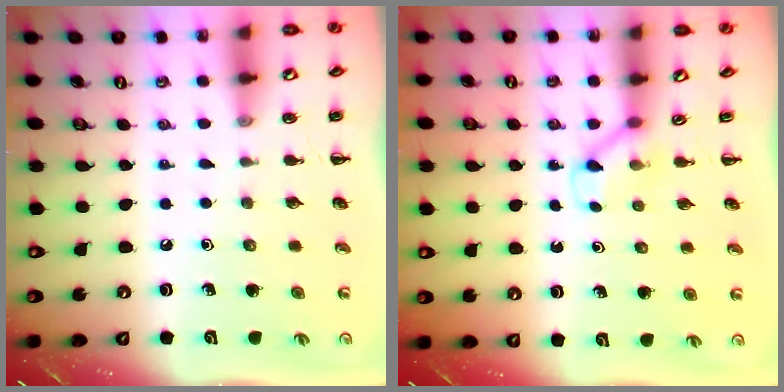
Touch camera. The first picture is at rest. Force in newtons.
{"total": 3.1, "press": 2.9, "slide": 1.2}